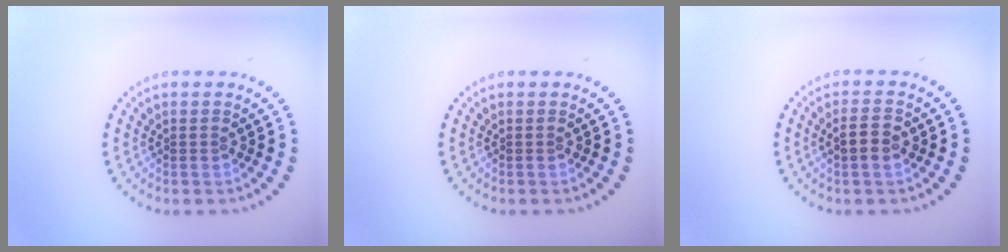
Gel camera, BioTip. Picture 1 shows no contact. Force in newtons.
{"total": 0.0}
{"total": 2.4, "press": 2.3, "slide": 0.6}